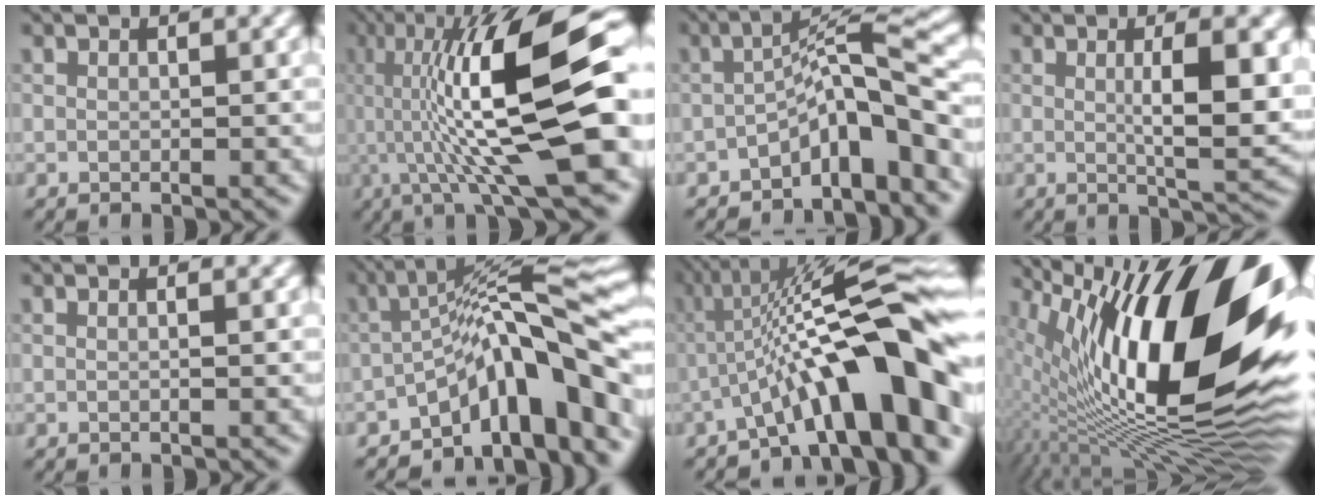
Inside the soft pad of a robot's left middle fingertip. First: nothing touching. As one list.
[{"total": 14.0, "force": [0.6, 3.1, 13.7], "torque": [-0.221, 0.018, 0.007]}, {"total": 6.5, "force": [-3.5, 1.5, 5.3], "torque": [-0.075, 0.023, -0.064]}, {"total": 6.4, "force": [0.7, 1.4, 6.2], "torque": [-0.090, -0.003, 0.015]}, {"total": 0.8, "force": [0.1, 0.3, 0.7], "torque": [-0.006, 0.000, -0.007]}, {"total": 12.0, "force": [-5.2, 2.8, 10.5], "torque": [-0.135, 0.031, -0.082]}, {"total": 13.6, "force": [-4.0, 2.8, 12.7], "torque": [-0.189, 0.031, -0.061]}, {"total": 20.6, "force": [4.0, 7.5, 18.7], "torque": [-0.289, 0.022, 0.054]}]